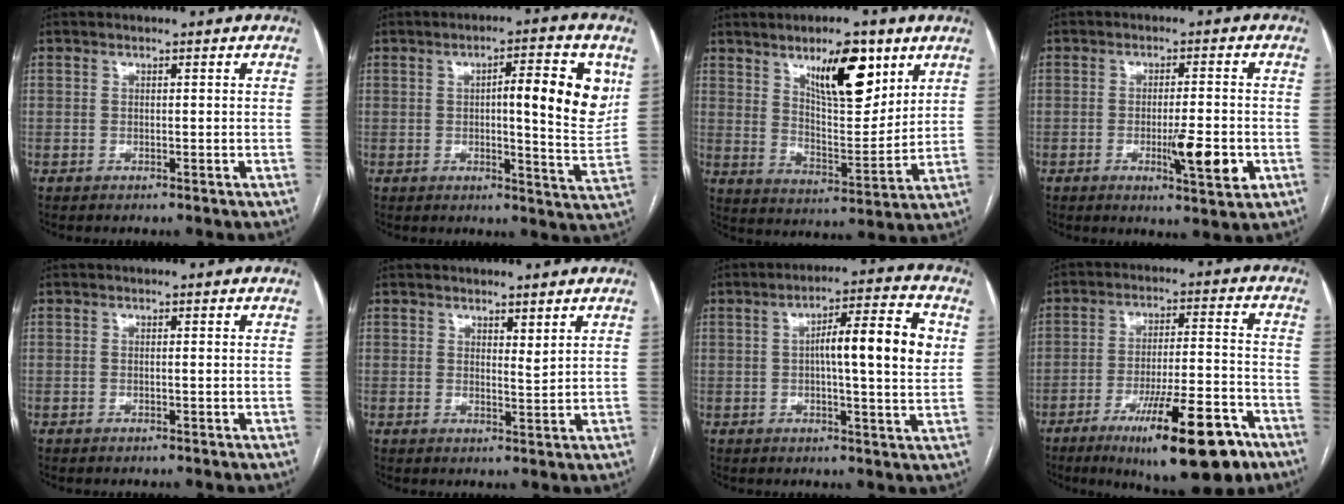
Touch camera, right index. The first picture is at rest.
{"total": 11.3, "force": [2.7, 1.9, 10.8], "torque": [-0.139, 0.005, 0.033]}
{"total": 12.6, "force": [7.0, 3.8, 9.7], "torque": [-0.157, -0.002, 0.121]}
{"total": 7.3, "force": [-2.2, 1.0, 6.9], "torque": [-0.106, -0.010, -0.030]}
{"total": 0.0}
{"total": 1.9, "force": [1.4, 0.4, 1.2], "torque": [-0.024, -0.010, 0.028]}
{"total": 11.2, "force": [1.6, 1.2, 11.0], "torque": [-0.165, 0.018, 0.019]}
{"total": 17.2, "force": [-10.3, 2.7, 13.6], "torque": [-0.188, -0.012, -0.156]}